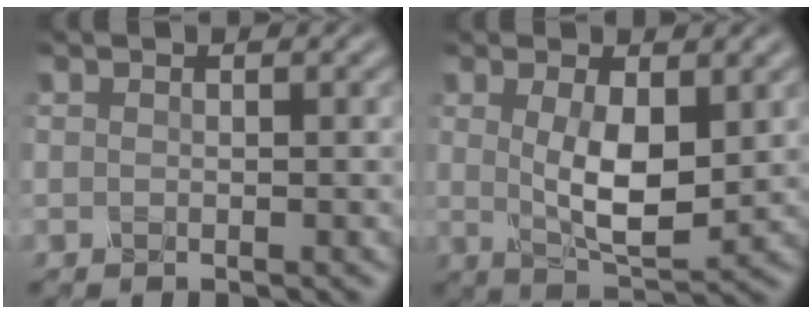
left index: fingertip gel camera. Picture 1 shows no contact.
{"total": 5.3, "force": [0.7, 2.1, 4.9], "torque": [-0.093, -0.008, 0.020]}